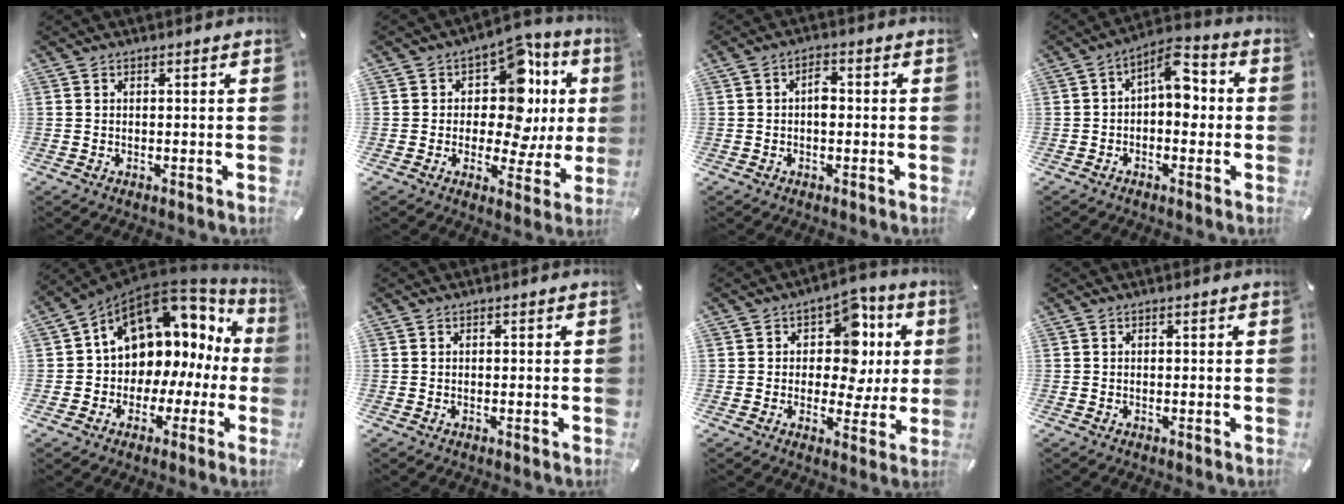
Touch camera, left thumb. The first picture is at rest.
{"total": 14.3, "force": [4.1, 9.0, 10.4], "torque": [-0.150, -0.036, 0.068]}
{"total": 3.2, "force": [-0.2, 1.9, 2.6], "torque": [-0.042, 0.006, -0.006]}
{"total": 8.2, "force": [0.6, 4.6, 6.8], "torque": [-0.094, -0.005, 0.006]}
{"total": 10.5, "force": [5.7, 8.0, 3.6], "torque": [-0.063, -0.064, 0.101]}
{"total": 0.0}
{"total": 12.1, "force": [2.6, 9.0, 7.7], "torque": [-0.100, -0.013, 0.046]}
{"total": 0.0}